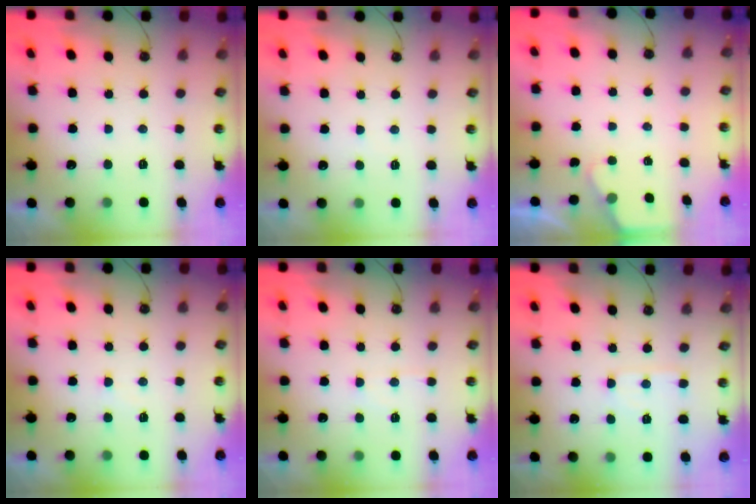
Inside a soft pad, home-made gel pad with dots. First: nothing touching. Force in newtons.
{"total": 1.9, "press": 1.9, "slide": 0.3}
{"total": 1.5, "press": 1.5, "slide": 0.3}
{"total": 2.7, "press": 2.7, "slide": 0.4}
{"total": 4.8, "press": 4.7, "slide": 0.5}
{"total": 4.1, "press": 4.1, "slide": 0.6}